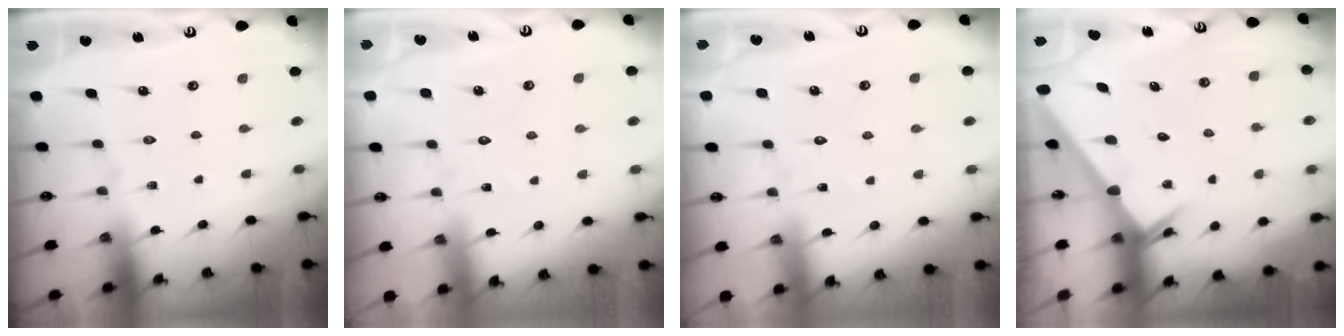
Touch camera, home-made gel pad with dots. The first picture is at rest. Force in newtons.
{"total": 5.1, "press": 5.1, "slide": 0.4}
{"total": 5.1, "press": 5.1, "slide": 0.4}
{"total": 2.5, "press": 2.5, "slide": 0.1}